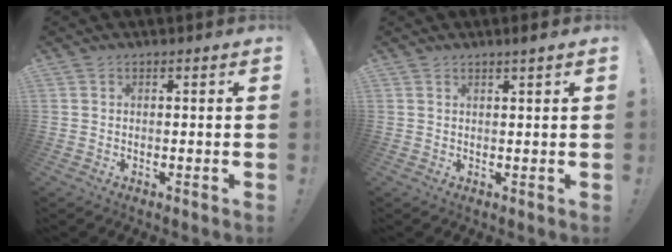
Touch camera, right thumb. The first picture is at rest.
{"total": 1.9, "force": [1.4, -0.1, 1.3], "torque": [-0.026, -0.001, 0.024]}